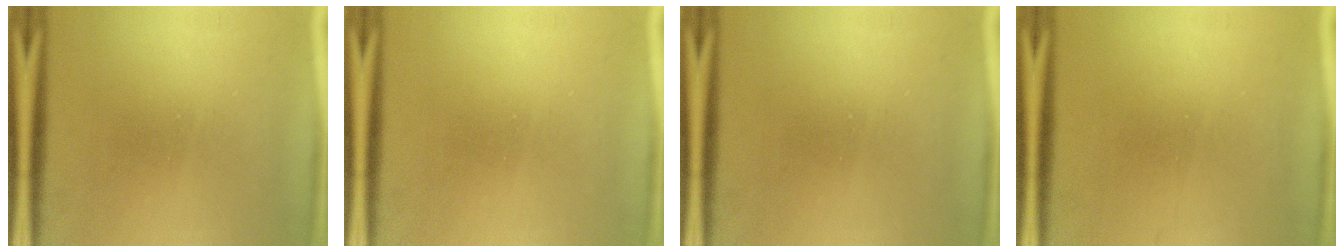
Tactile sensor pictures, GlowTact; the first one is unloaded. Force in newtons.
{"total": 0.0}
{"total": 0.0}
{"total": 1.1}